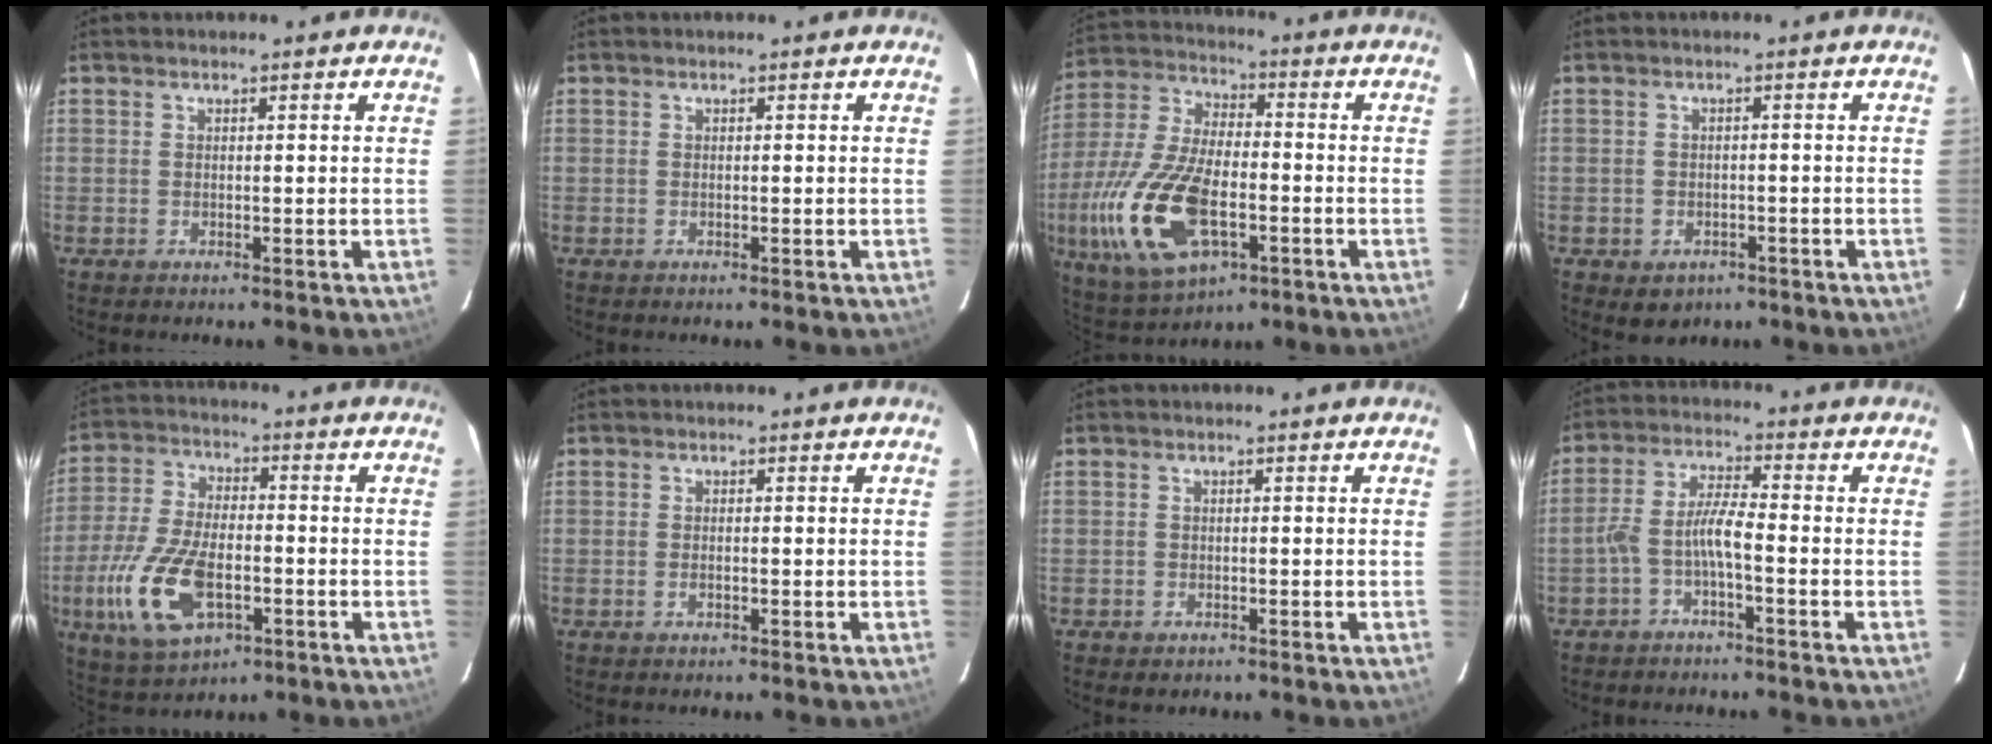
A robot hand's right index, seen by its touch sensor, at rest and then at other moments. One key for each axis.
{"total": 0.0}
{"total": 21.2, "fx": -6.5, "fy": 10.3, "fz": 17.3, "tx": -0.392, "ty": -0.024, "tz": -0.110}
{"total": 4.5, "fx": -2.2, "fy": 3.6, "fz": 1.5, "tx": -0.032, "ty": 0.003, "tz": -0.019}
{"total": 16.2, "fx": -5.3, "fy": 8.1, "fz": 13.0, "tx": -0.290, "ty": -0.013, "tz": -0.092}
{"total": 1.1, "fx": -0.5, "fy": 0.6, "fz": 0.8, "tx": -0.016, "ty": -0.002, "tz": -0.009}
{"total": 1.7, "fx": -0.9, "fy": 1.4, "fz": 0.5, "tx": -0.009, "ty": 0.001, "tz": -0.011}
{"total": 5.1, "fx": -2.4, "fy": 0.6, "fz": 4.5, "tx": -0.103, "ty": 0.015, "tz": -0.045}